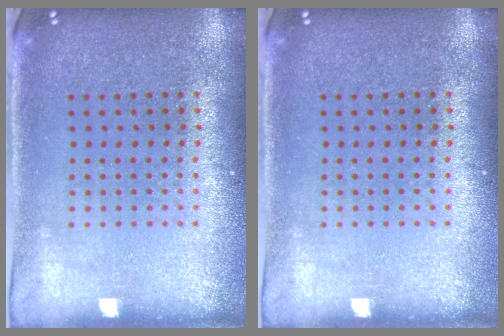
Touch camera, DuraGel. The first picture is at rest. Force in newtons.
{"total": 0.0}